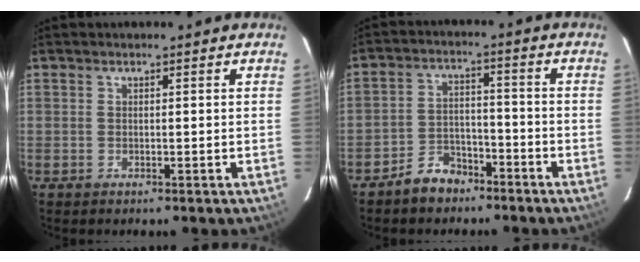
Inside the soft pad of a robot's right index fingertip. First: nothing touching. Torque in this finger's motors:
{"motor_torque": [0.48, -0.32, 0.04, -0.03]}